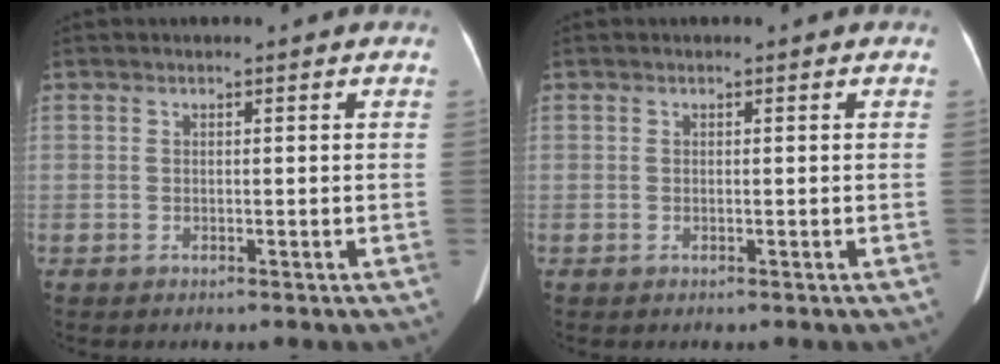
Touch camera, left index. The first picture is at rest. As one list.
[{"total": 0.0}]